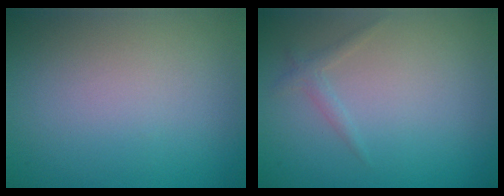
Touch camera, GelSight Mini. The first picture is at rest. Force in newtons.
{"total": 1.0, "press": 1.0, "slide": 0.0}